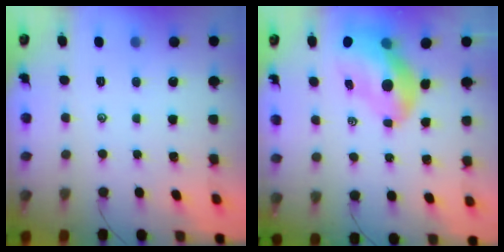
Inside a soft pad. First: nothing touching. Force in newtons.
{"total": 13.1, "press": 12.6, "slide": 3.6}